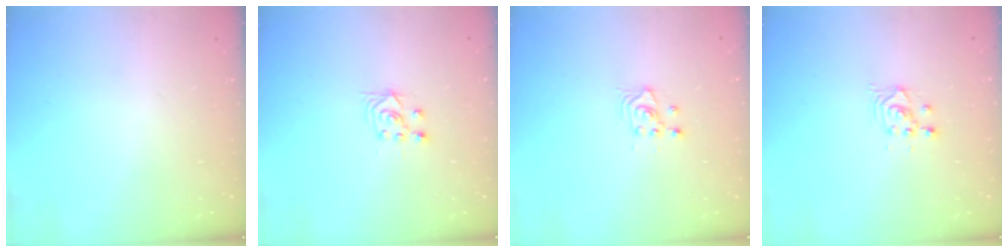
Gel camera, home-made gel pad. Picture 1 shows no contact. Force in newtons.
{"total": 3.4, "press": 3.2, "slide": 0.9}
{"total": 3.4, "press": 3.4, "slide": 0.4}
{"total": 2.8, "press": 2.8, "slide": 0.1}